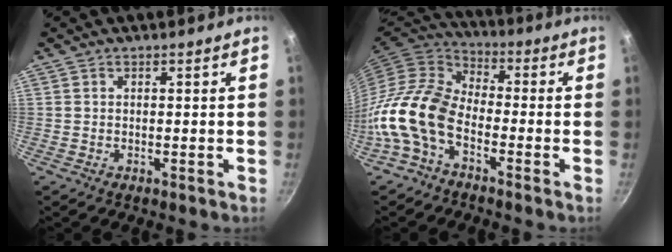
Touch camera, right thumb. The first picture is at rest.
{"total": 12.5, "force": [-5.1, 7.7, 8.5], "torque": [-0.150, 0.050, -0.124]}